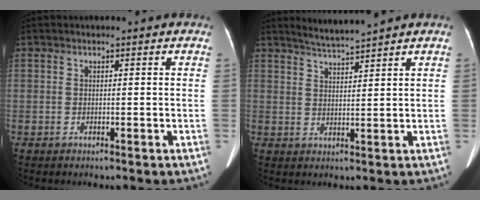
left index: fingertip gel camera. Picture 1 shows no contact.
{"total": 3.7, "force": [3.5, -1.1, 0.8], "torque": [-0.021, 0.000, 0.069]}